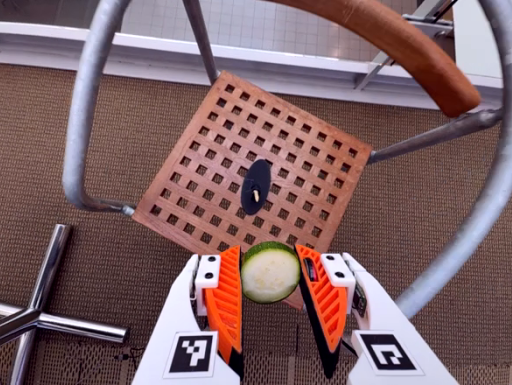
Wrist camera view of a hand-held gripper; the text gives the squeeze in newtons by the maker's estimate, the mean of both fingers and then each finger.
{"total": 9.3, "left": 9.5, "right": 9.0}